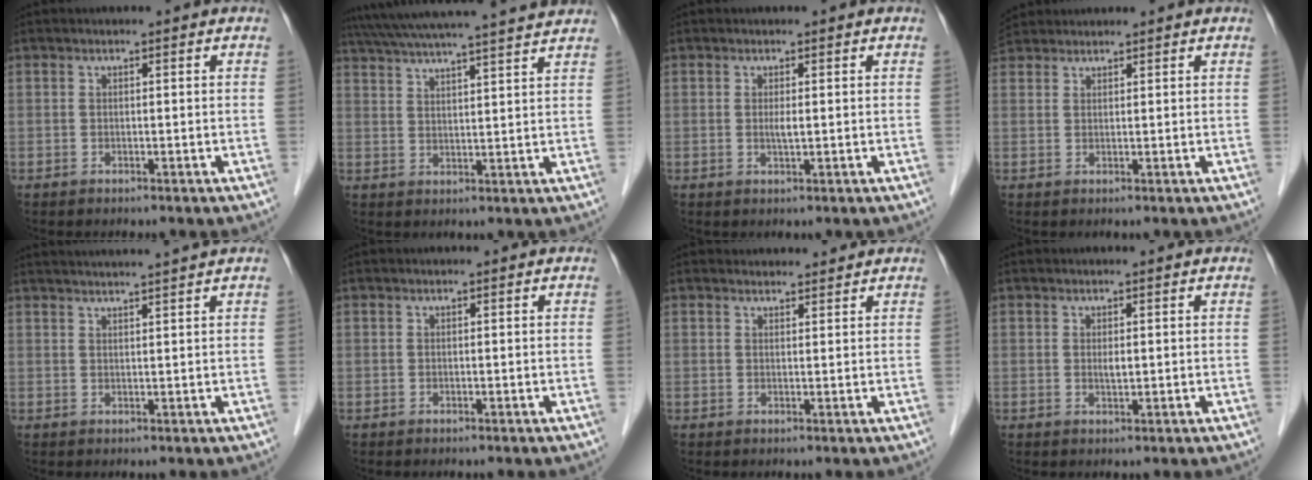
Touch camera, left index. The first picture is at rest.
{"total": 19.7, "force": [18.0, -0.3, 8.1], "torque": [-0.145, 0.016, 0.249]}
{"total": 1.1, "force": [0.1, 0.1, 1.1], "torque": [-0.026, -0.003, 0.002]}
{"total": 4.1, "force": [3.9, 1.3, 0.5], "torque": [-0.017, 0.029, 0.076]}
{"total": 7.7, "force": [7.0, -1.7, 2.7], "torque": [-0.034, 0.016, 0.095]}
{"total": 0.0}
{"total": 2.9, "force": [2.8, 0.7, 0.1], "torque": [-0.006, 0.013, 0.039]}
{"total": 1.0, "force": [0.3, 0.3, 0.9], "torque": [-0.019, -0.004, 0.005]}